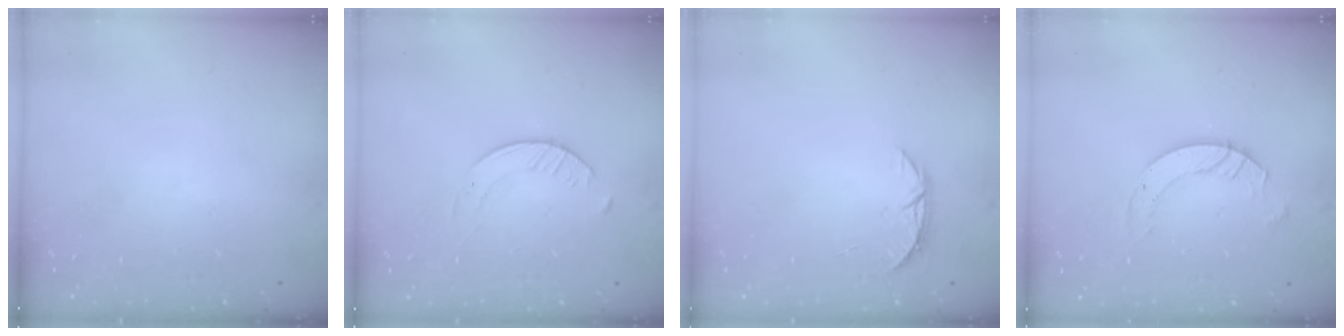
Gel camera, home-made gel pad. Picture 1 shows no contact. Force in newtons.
{"total": 3.5, "press": 3.5, "slide": 0.4}
{"total": 5.7, "press": 5.6, "slide": 0.4}
{"total": 5.0, "press": 5.0, "slide": 0.3}